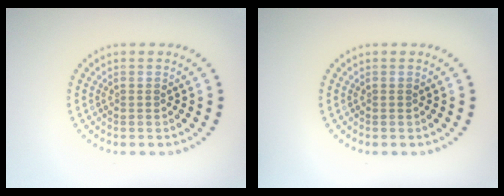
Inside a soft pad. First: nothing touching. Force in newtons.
{"total": 0.0}